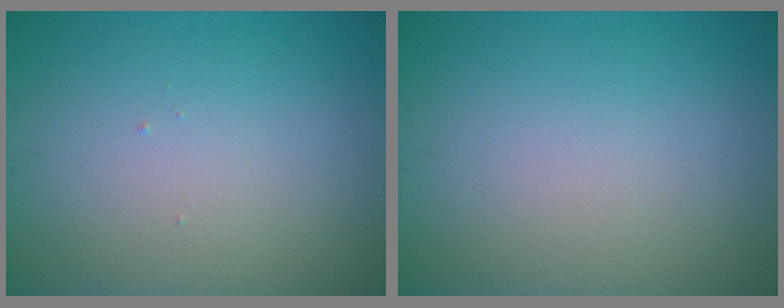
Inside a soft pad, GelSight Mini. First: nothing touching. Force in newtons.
{"total": 0.0}